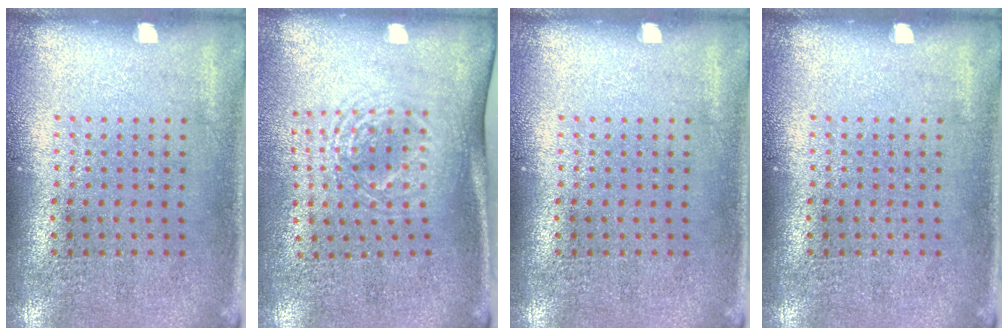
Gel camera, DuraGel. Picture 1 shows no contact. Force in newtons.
{"total": 1.6, "press": 1.3, "slide": 1.0}
{"total": 0.0}
{"total": 0.0}